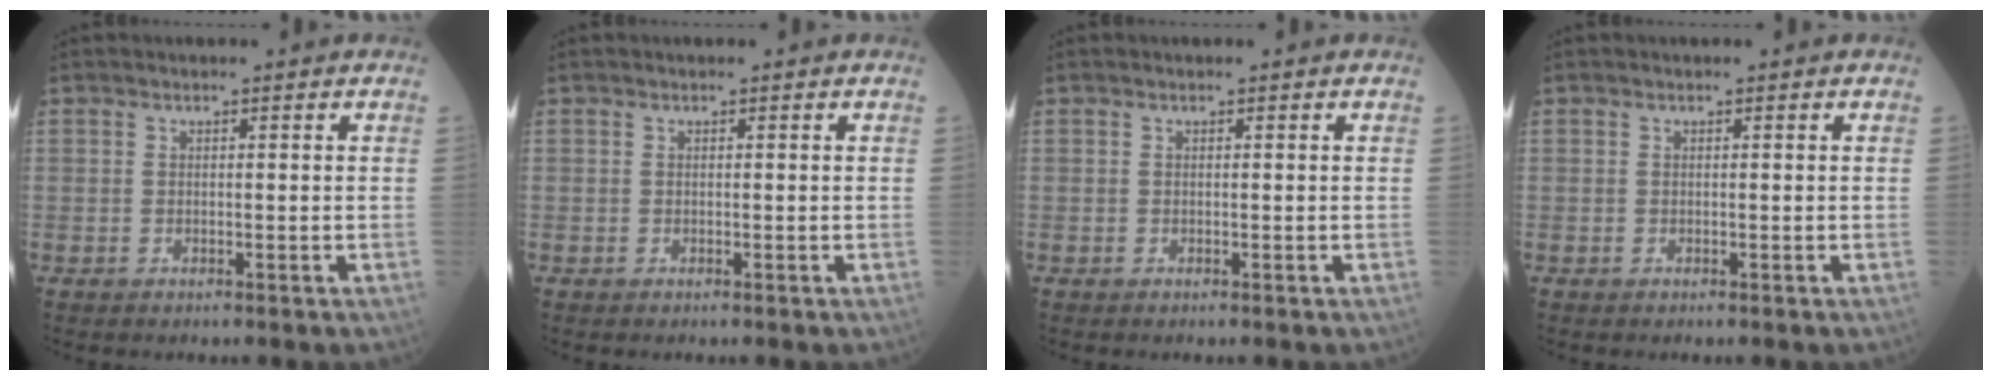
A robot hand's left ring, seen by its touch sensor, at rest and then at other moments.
{"total": 0.0}
{"total": 0.0}
{"total": 0.0}